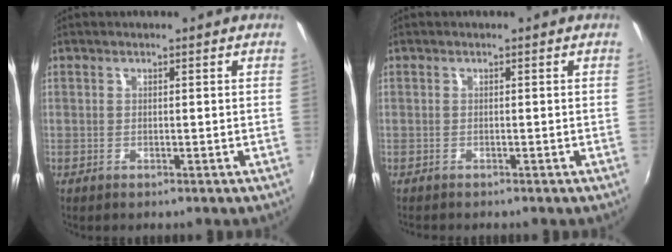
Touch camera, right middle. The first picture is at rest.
{"total": 0.9, "force": [-0.9, 0.2, 0.2], "torque": [-0.007, -0.003, -0.015]}